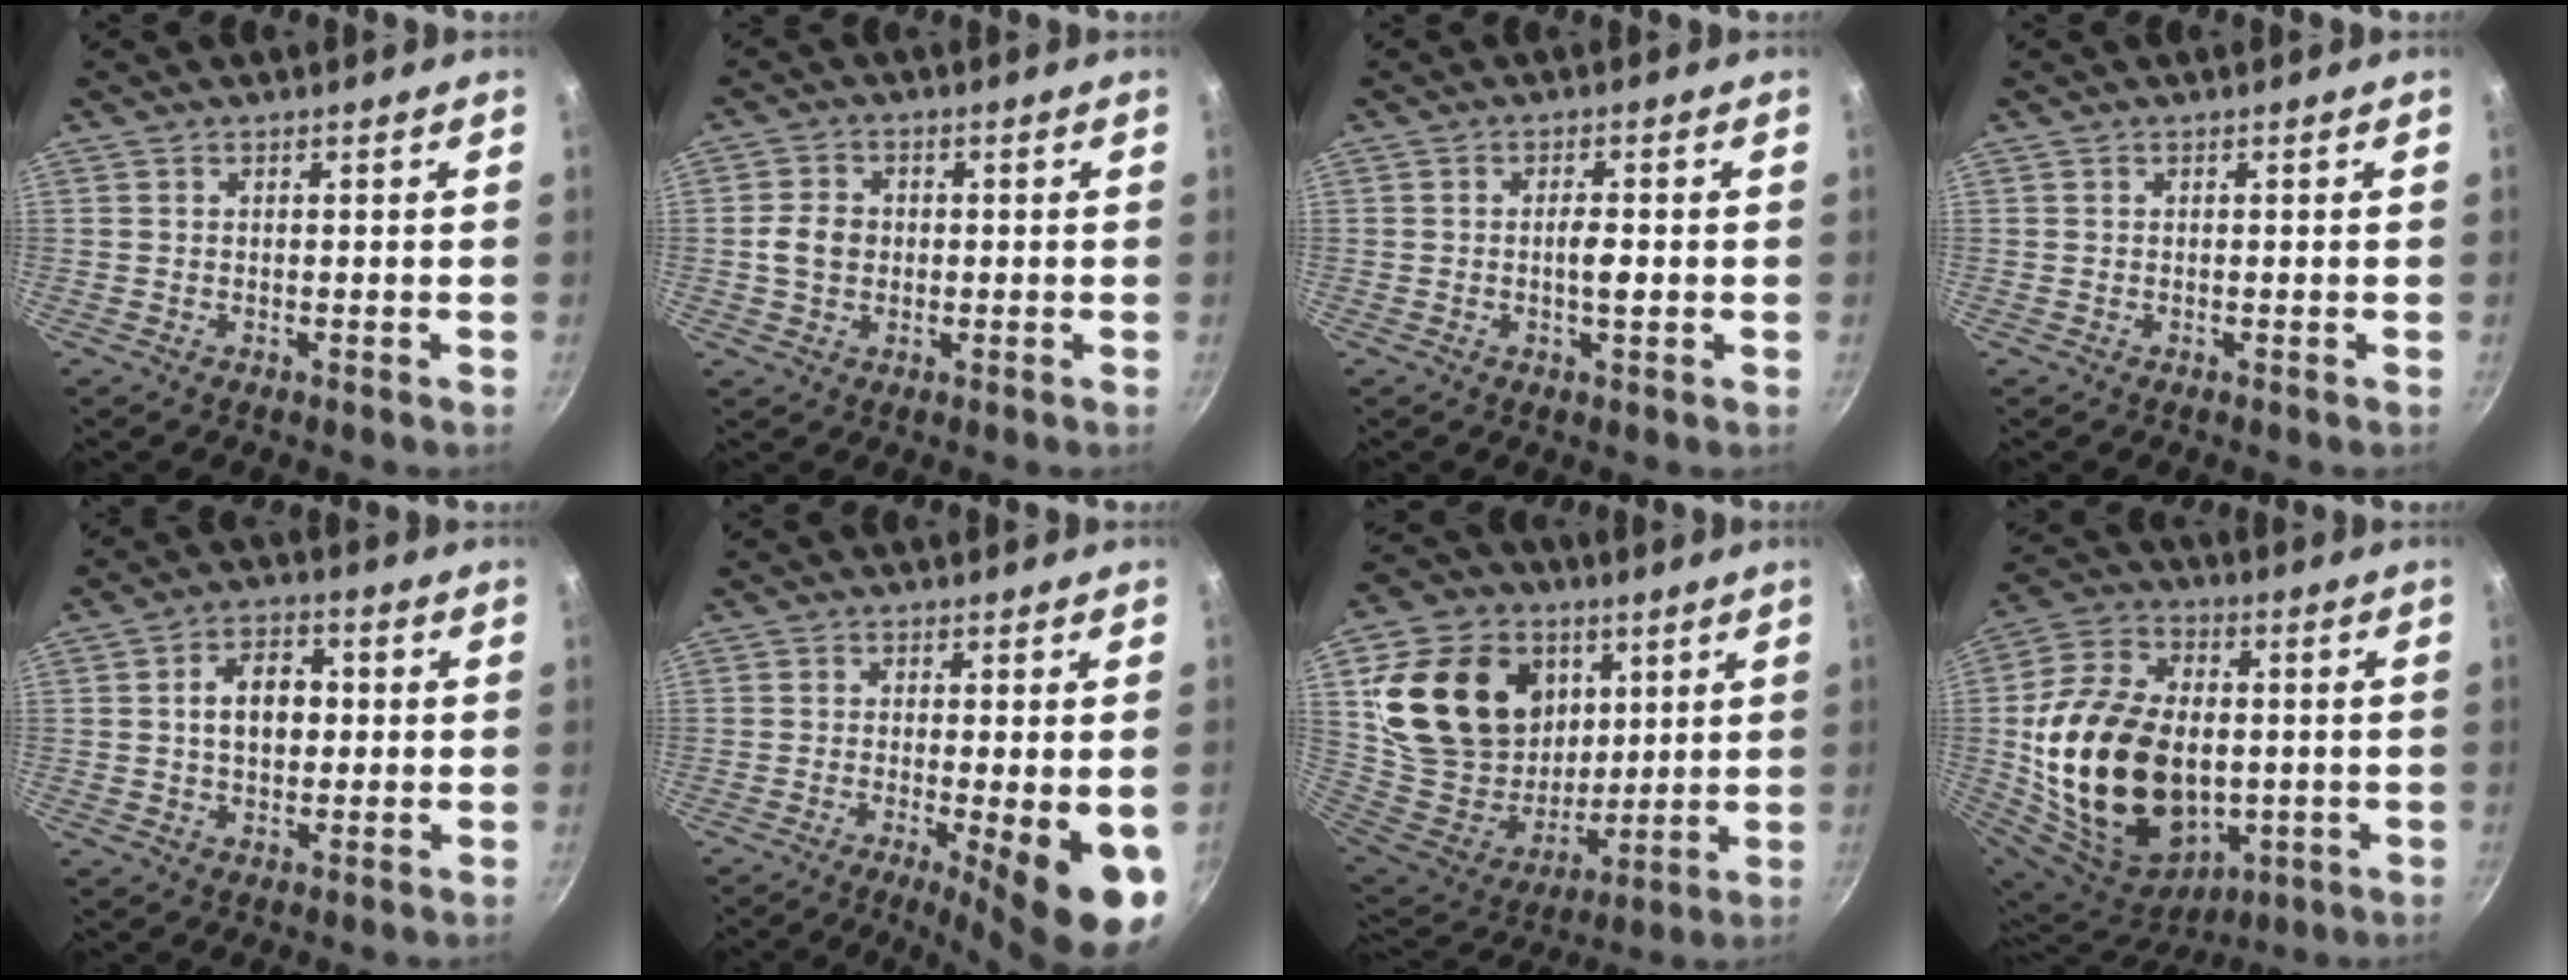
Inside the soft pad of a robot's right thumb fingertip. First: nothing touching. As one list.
[{"total": 4.9, "force": [-0.2, 4.0, 2.8], "torque": [-0.039, 0.010, -0.009]}, {"total": 3.2, "force": [-0.4, 0.9, 3.1], "torque": [-0.054, 0.001, -0.008]}, {"total": 0.0}, {"total": 8.1, "force": [0.6, 5.6, 5.8], "torque": [-0.064, 0.018, 0.002]}, {"total": 12.8, "force": [-3.8, 2.7, 11.9], "torque": [-0.153, -0.008, -0.048]}, {"total": 25.9, "force": [8.5, 19.8, 14.3], "torque": [-0.240, -0.031, 0.166]}, {"total": 28.2, "force": [-1.4, 19.2, 20.6], "torque": [-0.374, 0.008, -0.008]}]